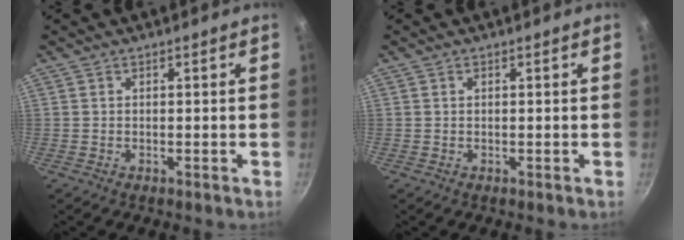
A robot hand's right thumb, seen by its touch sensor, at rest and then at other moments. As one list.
[{"total": 0.6, "force": [0.2, 0.3, 0.4], "torque": [-0.008, 0.002, 0.004]}]